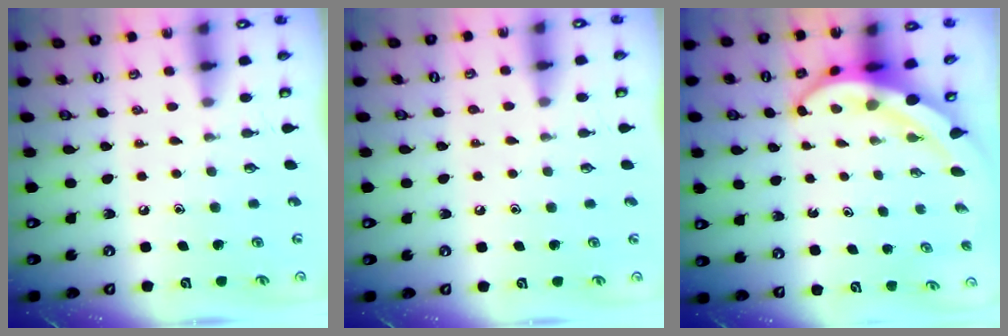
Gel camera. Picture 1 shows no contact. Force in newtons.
{"total": 2.9, "press": 2.8, "slide": 0.4}
{"total": 6.2, "press": 6.0, "slide": 1.5}